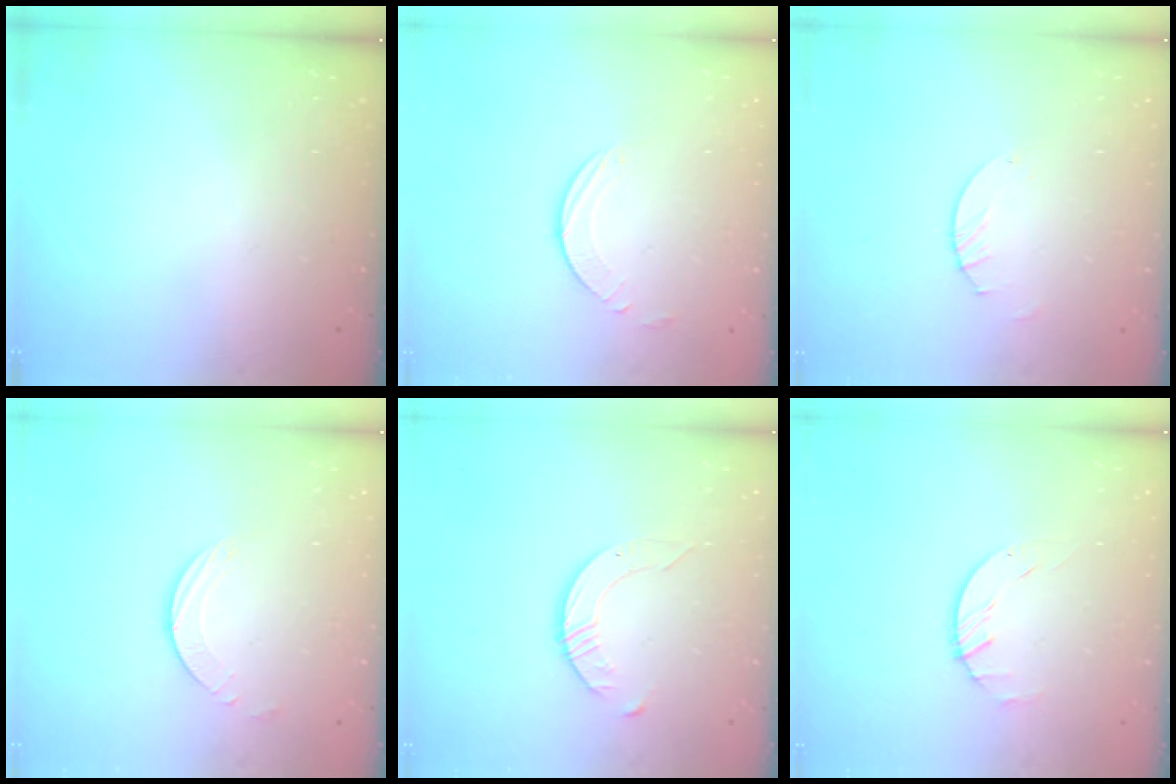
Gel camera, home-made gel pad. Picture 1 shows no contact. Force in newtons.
{"total": 2.8, "press": 2.8, "slide": 0.2}
{"total": 2.0, "press": 2.0, "slide": 0.2}
{"total": 2.0, "press": 1.9, "slide": 0.3}
{"total": 3.4, "press": 3.3, "slide": 0.4}
{"total": 0.6, "press": 0.6, "slide": 0.1}